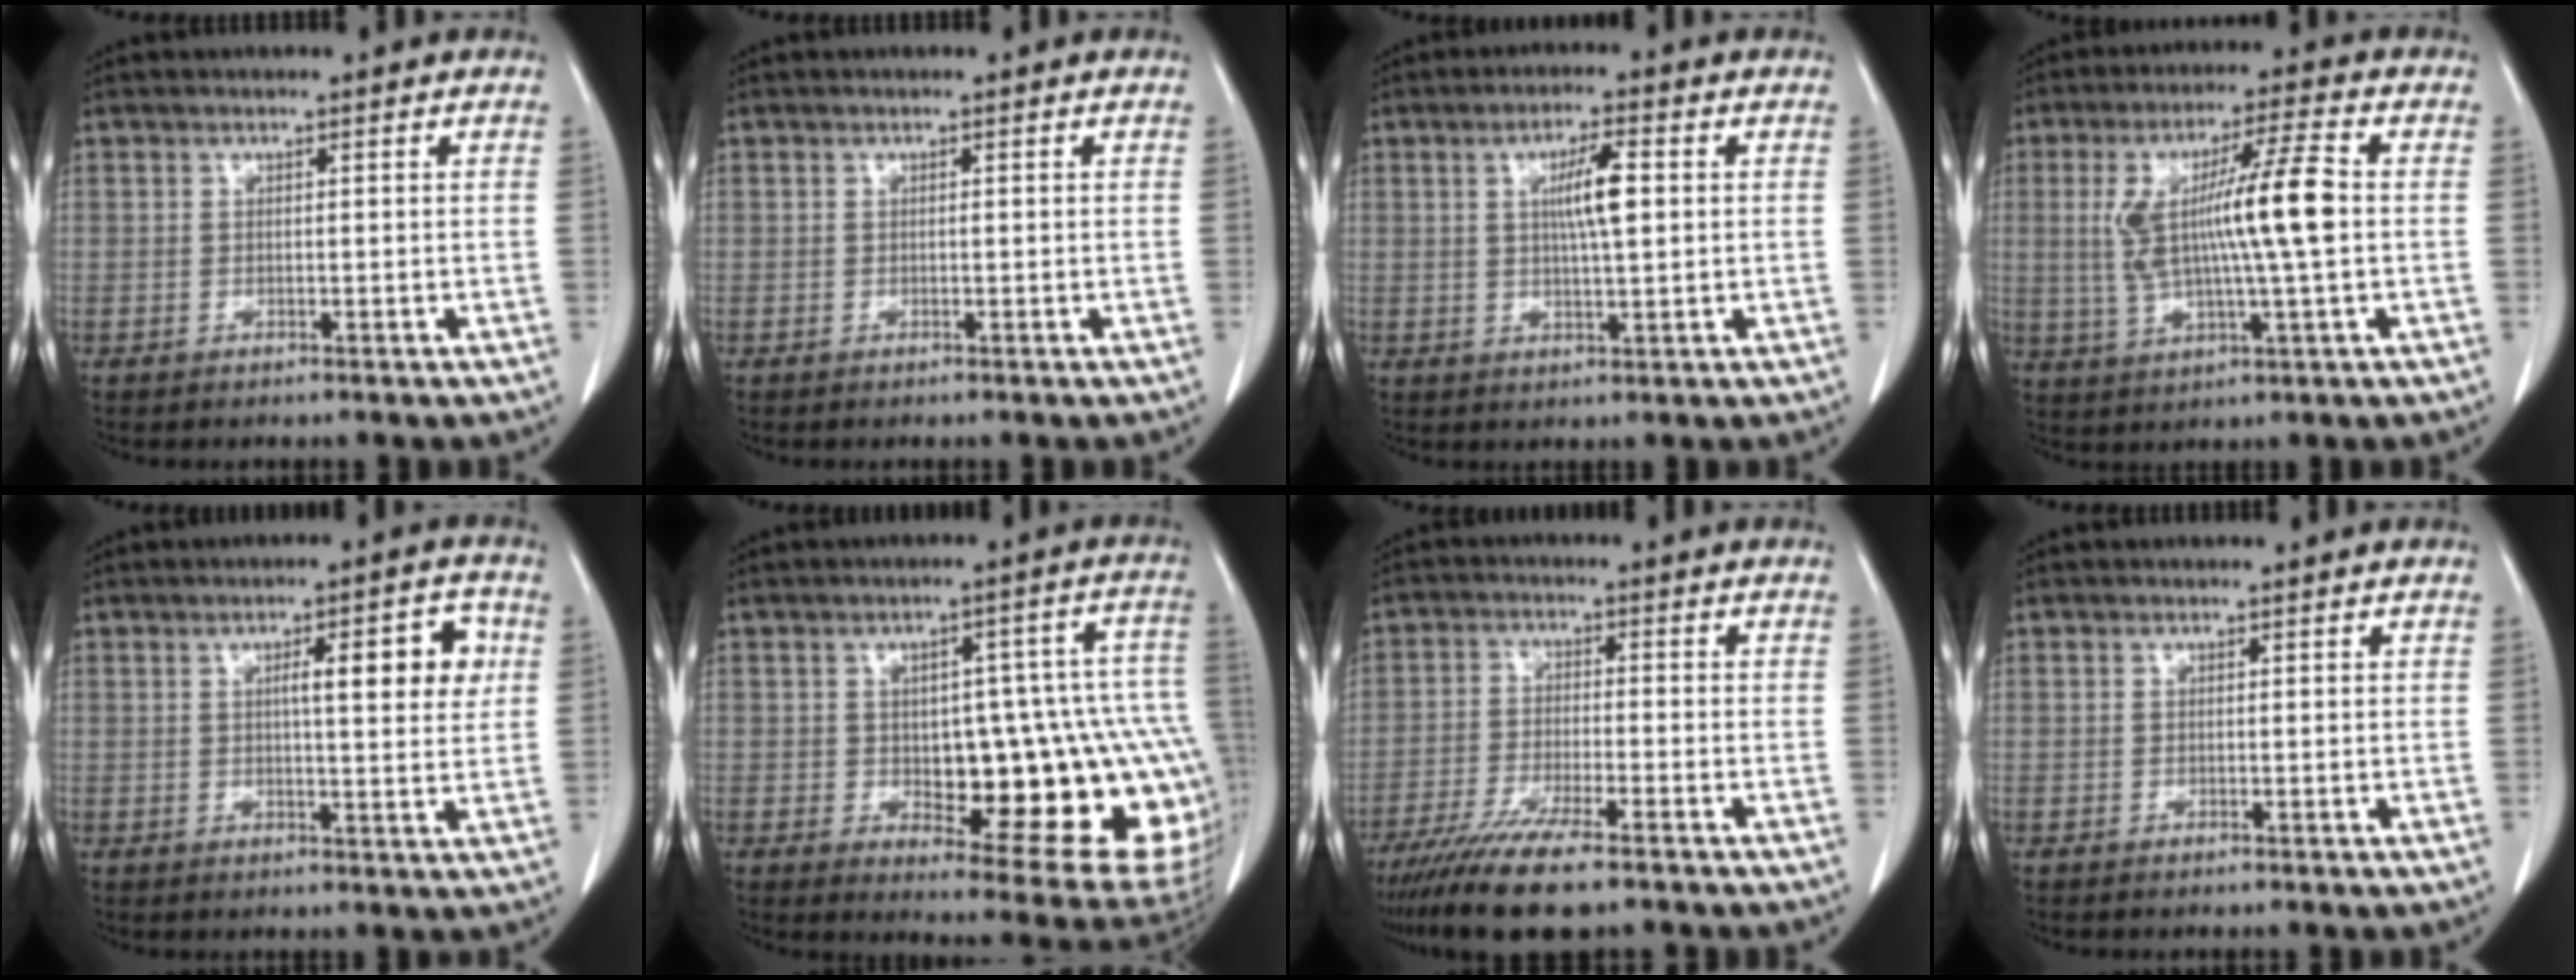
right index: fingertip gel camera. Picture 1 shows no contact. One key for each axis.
{"total": 0.0}
{"total": 5.8, "fx": 1.1, "fy": 0.7, "fz": 5.6, "tx": -0.100, "ty": 0.002, "tz": 0.019}
{"total": 12.3, "fx": 0.7, "fy": 0.7, "fz": 12.3, "tx": -0.239, "ty": 0.012, "tz": 0.014}
{"total": 7.7, "fx": 2.0, "fy": 1.5, "fz": 7.3, "tx": -0.100, "ty": 0.010, "tz": 0.026}
{"total": 22.7, "fx": -3.0, "fy": 7.2, "fz": 21.3, "tx": -0.186, "ty": 0.029, "tz": -0.009}
{"total": 10.2, "fx": -7.7, "fy": 1.3, "fz": 6.6, "tx": -0.116, "ty": -0.025, "tz": -0.131}
{"total": 0.0}